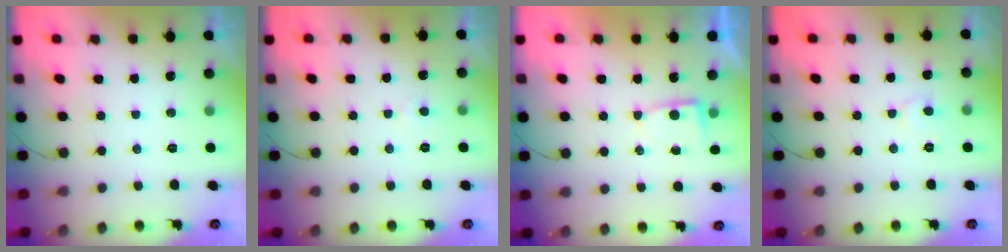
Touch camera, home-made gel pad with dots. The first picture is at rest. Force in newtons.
{"total": 2.4, "press": 2.3, "slide": 0.3}
{"total": 3.3, "press": 3.3, "slide": 0.4}
{"total": 4.2, "press": 4.1, "slide": 0.5}